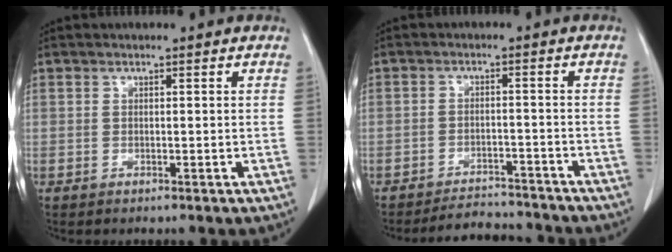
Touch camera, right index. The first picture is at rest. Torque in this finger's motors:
{"motor_torque": [-1.79, -0.35, -0.57, -0.20]}